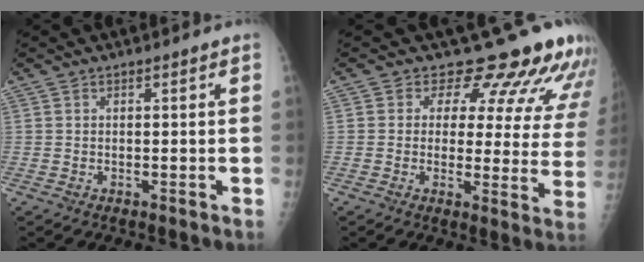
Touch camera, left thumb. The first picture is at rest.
{"total": 15.3, "force": [13.2, 5.6, 5.4], "torque": [-0.013, -0.087, 0.135]}